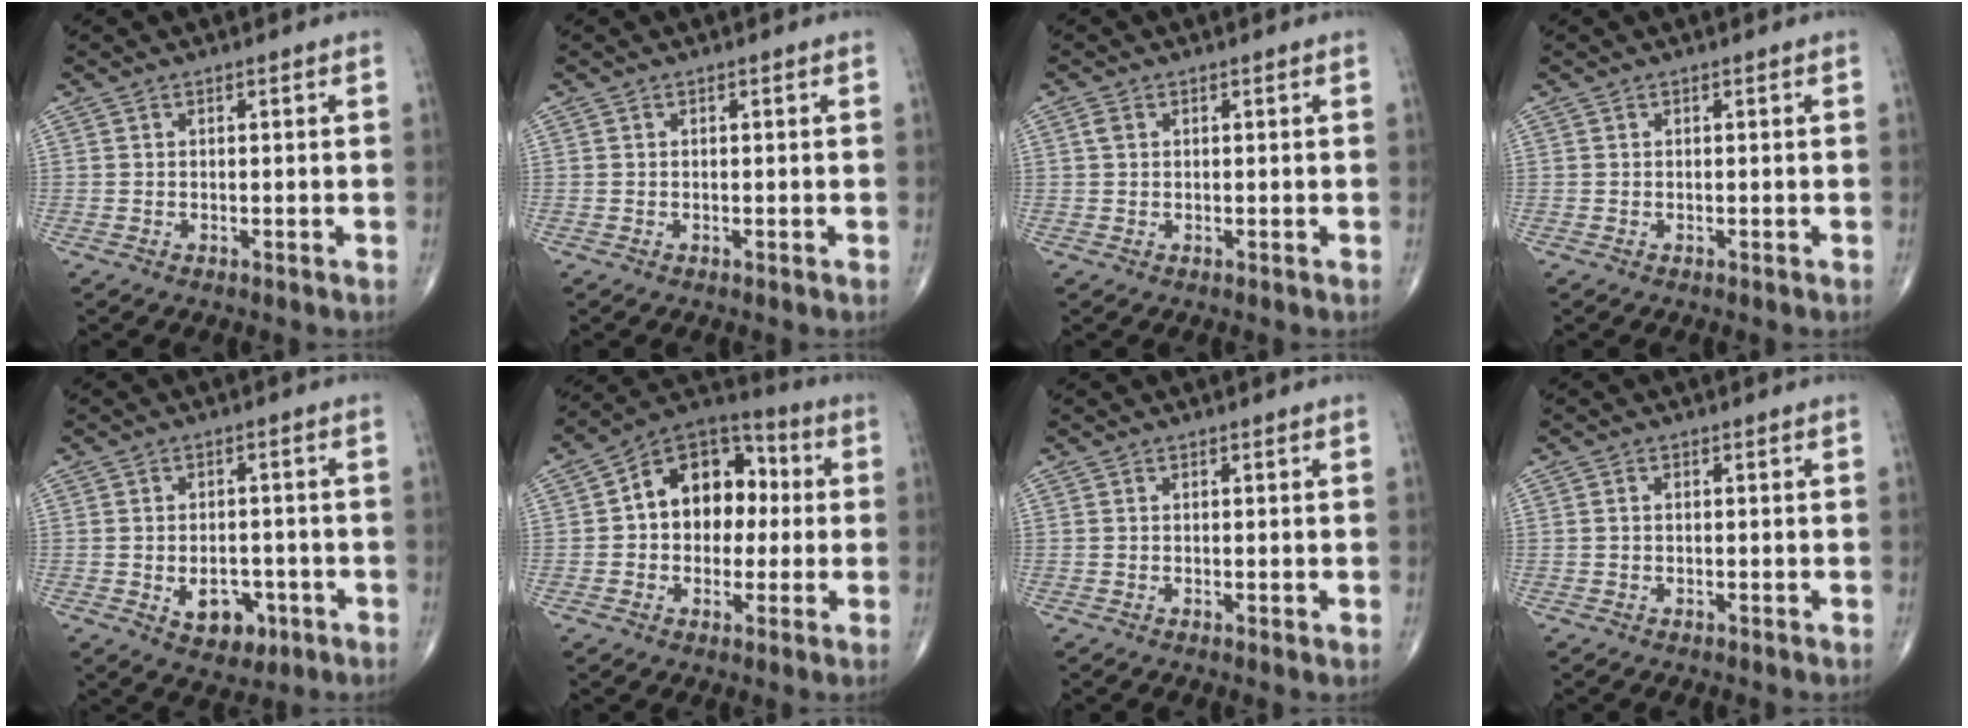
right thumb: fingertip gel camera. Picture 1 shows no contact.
{"total": 0.0}
{"total": 1.2, "force": [0.4, 0.9, 0.8], "torque": [-0.018, 0.006, 0.008]}
{"total": 0.0}
{"total": 7.0, "force": [-2.3, 4.6, 4.7], "torque": [-0.044, 0.009, -0.022]}
{"total": 15.0, "force": [1.3, 10.8, 10.4], "torque": [-0.105, 0.036, 0.008]}
{"total": 0.7, "force": [0.0, 0.1, 0.6], "torque": [-0.015, -0.004, 0.000]}
{"total": 0.6, "force": [0.0, 0.4, 0.5], "torque": [-0.009, 0.001, -0.002]}